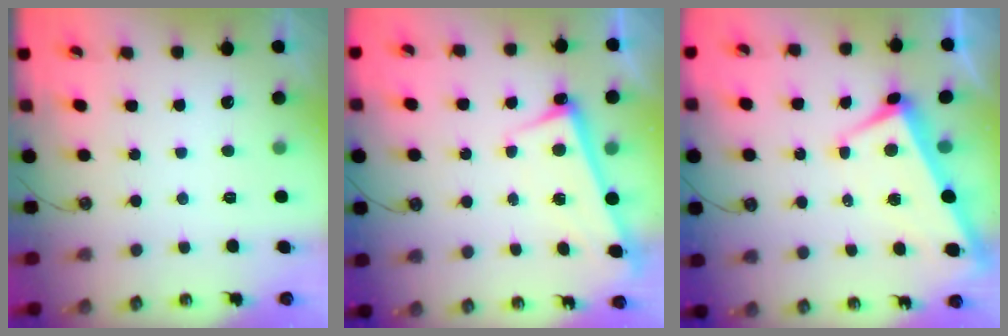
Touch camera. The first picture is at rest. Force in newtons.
{"total": 2.6, "press": 2.6, "slide": 0.6}
{"total": 1.7, "press": 1.4, "slide": 1.0}